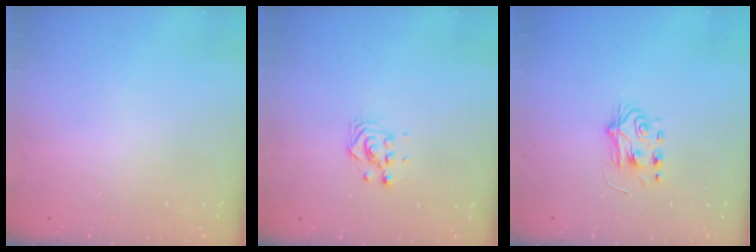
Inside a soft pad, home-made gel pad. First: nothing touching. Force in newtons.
{"total": 3.8, "press": 3.8, "slide": 0.3}
{"total": 5.9, "press": 5.8, "slide": 0.7}